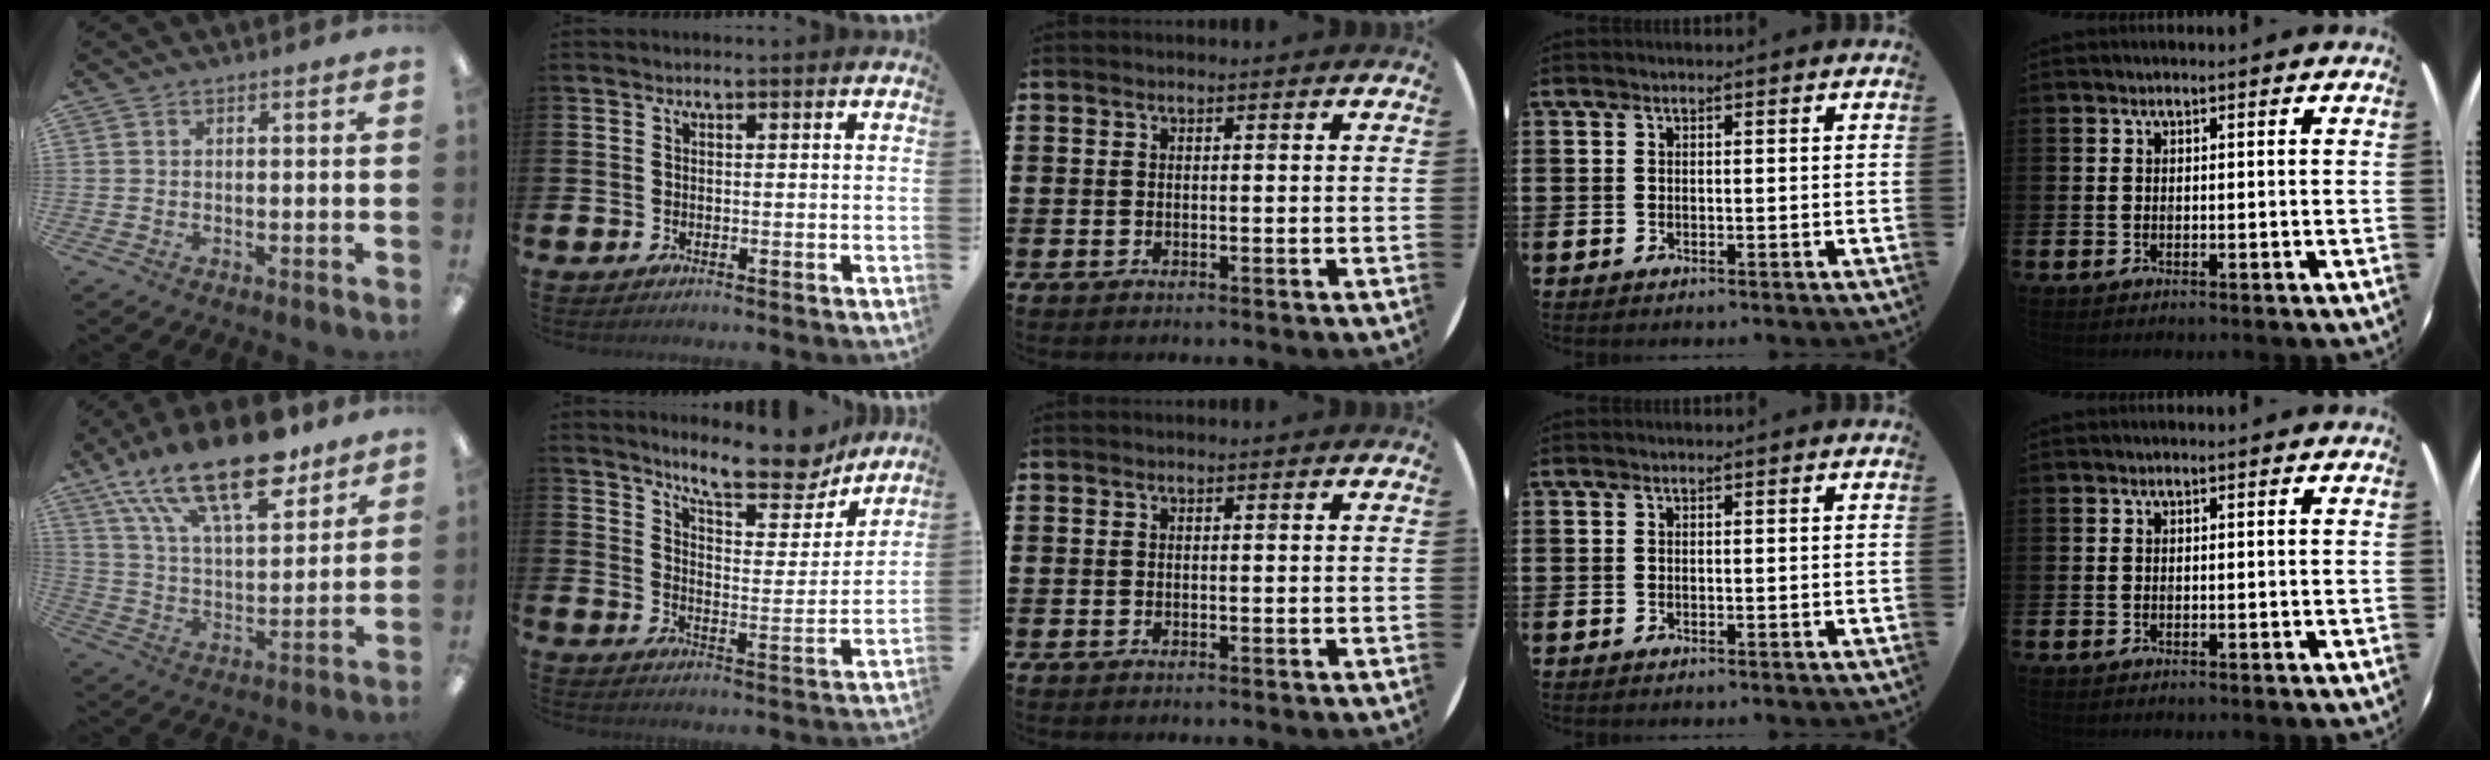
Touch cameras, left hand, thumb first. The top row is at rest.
{"thumb": {"total": 22.5, "force": [15.0, 8.9, 14.2], "torque": [-0.243, -0.076, 0.259]}, "index": {"total": 11.4, "force": [10.2, 2.4, 4.7], "torque": [-0.085, -0.065, 0.175]}}